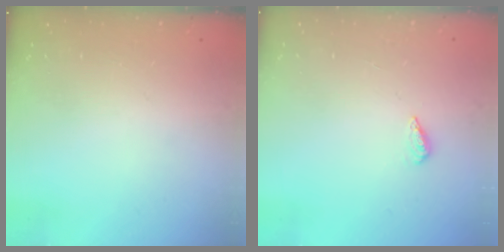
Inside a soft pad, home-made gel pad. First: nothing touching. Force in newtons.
{"total": 2.3, "press": 2.2, "slide": 0.8}